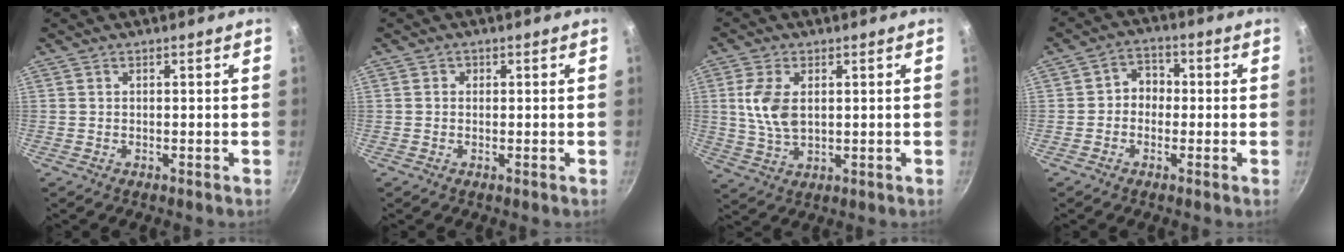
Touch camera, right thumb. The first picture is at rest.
{"total": 0.8, "force": [0.1, 0.8, 0.1], "torque": [0.003, 0.003, -0.001]}
{"total": 8.0, "force": [1.5, 4.7, 6.4], "torque": [-0.127, -0.007, 0.031]}
{"total": 4.8, "force": [-0.4, 4.1, 2.5], "torque": [-0.007, 0.017, -0.019]}